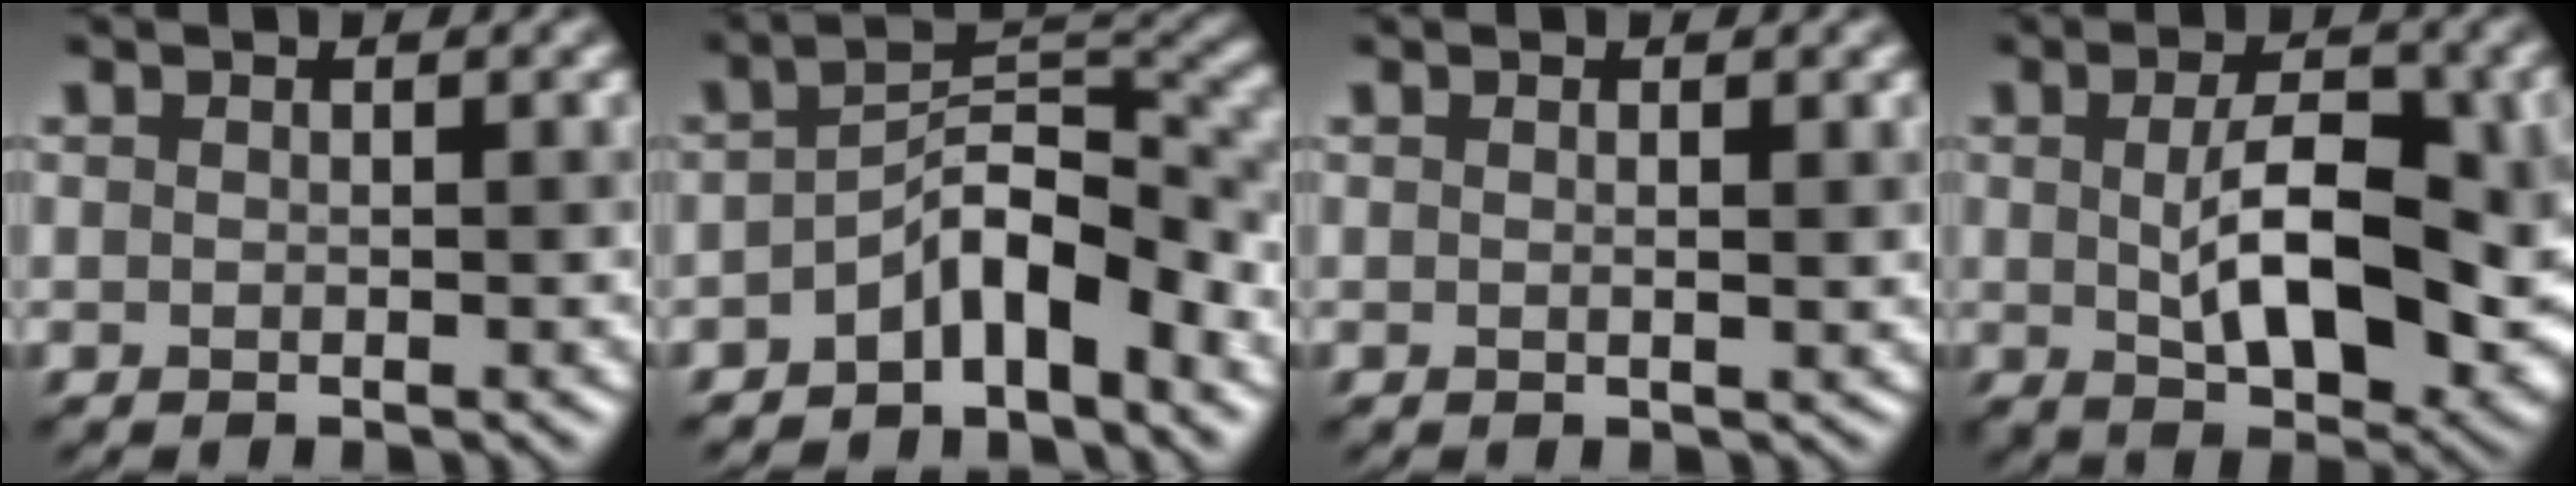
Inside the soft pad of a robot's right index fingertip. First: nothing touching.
{"total": 5.7, "force": [-2.9, 2.4, 4.4], "torque": [-0.064, 0.016, -0.054]}
{"total": 0.7, "force": [0.3, 0.1, 0.6], "torque": [-0.011, 0.001, 0.003]}
{"total": 8.5, "force": [0.2, 3.6, 7.7], "torque": [-0.128, -0.003, 0.011]}